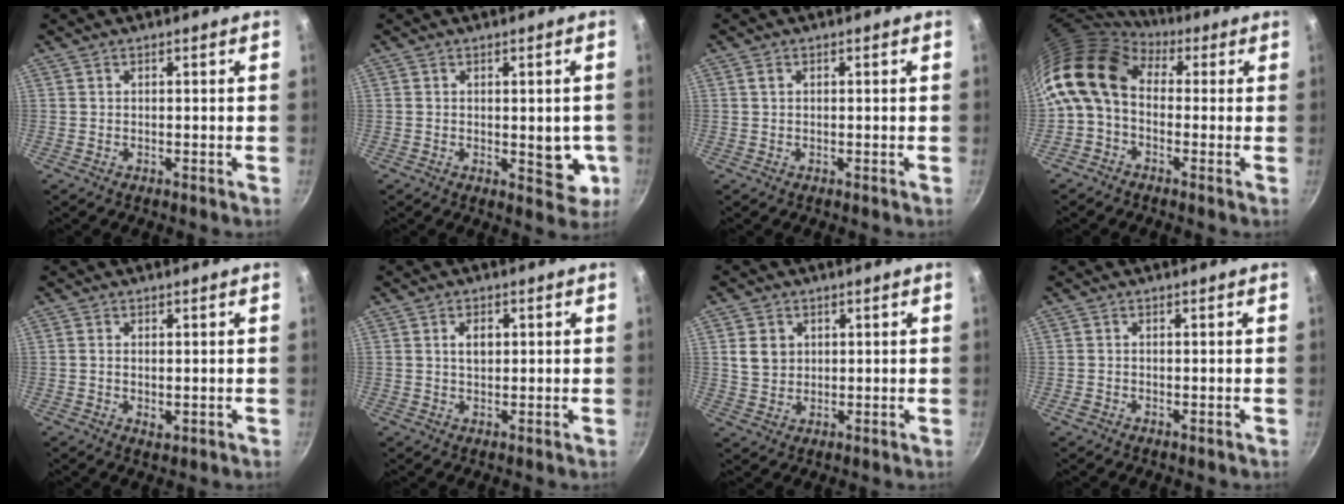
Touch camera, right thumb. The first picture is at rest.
{"total": 6.4, "force": [-0.7, 3.2, 5.5], "torque": [-0.043, -0.009, -0.005]}
{"total": 0.8, "force": [0.2, 0.6, 0.4], "torque": [-0.006, 0.002, 0.003]}
{"total": 12.4, "force": [1.6, 8.8, 8.6], "torque": [-0.154, 0.023, 0.004]}
{"total": 2.2, "force": [0.0, 1.3, 1.8], "torque": [-0.029, -0.006, 0.002]}
{"total": 3.1, "force": [0.7, 2.1, 2.3], "torque": [-0.026, 0.001, 0.012]}
{"total": 5.4, "force": [1.4, 4.4, 2.7], "torque": [-0.032, -0.003, 0.028]}
{"total": 0.7, "force": [-0.3, 0.5, 0.4], "torque": [-0.005, 0.001, -0.006]}